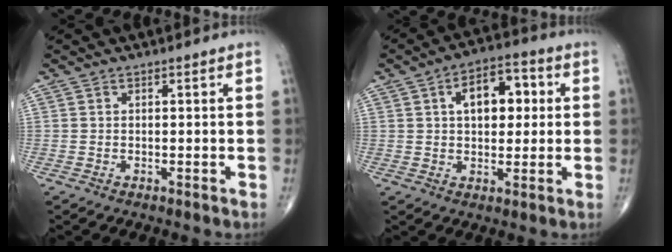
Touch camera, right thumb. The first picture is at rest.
{"total": 10.4, "force": [2.4, 6.0, 8.2], "torque": [-0.094, 0.014, 0.031]}